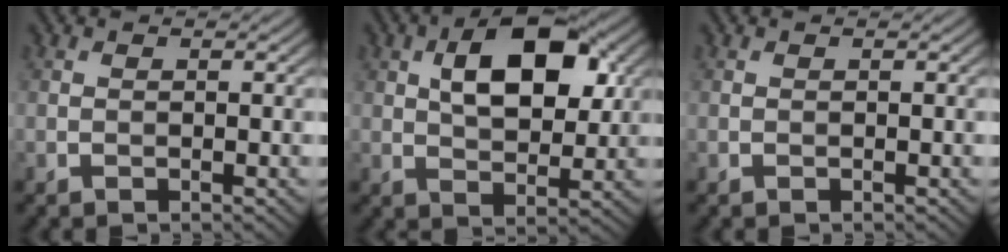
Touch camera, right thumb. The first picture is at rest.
{"total": 10.3, "force": [2.9, 5.5, 8.2], "torque": [-0.136, 0.010, 0.044]}
{"total": 0.0}